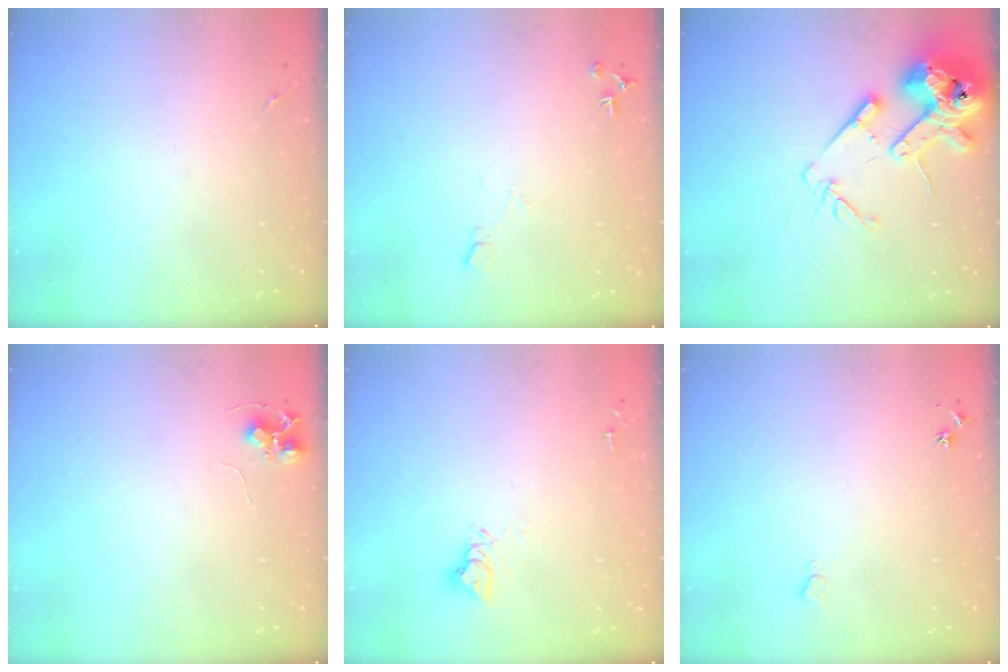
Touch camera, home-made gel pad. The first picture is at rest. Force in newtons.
{"total": 6.1, "press": 6.0, "slide": 1.0}
{"total": 16.1, "press": 15.9, "slide": 2.4}
{"total": 6.9, "press": 6.9, "slide": 0.7}
{"total": 6.2, "press": 6.2, "slide": 0.3}
{"total": 5.6, "press": 5.5, "slide": 0.7}